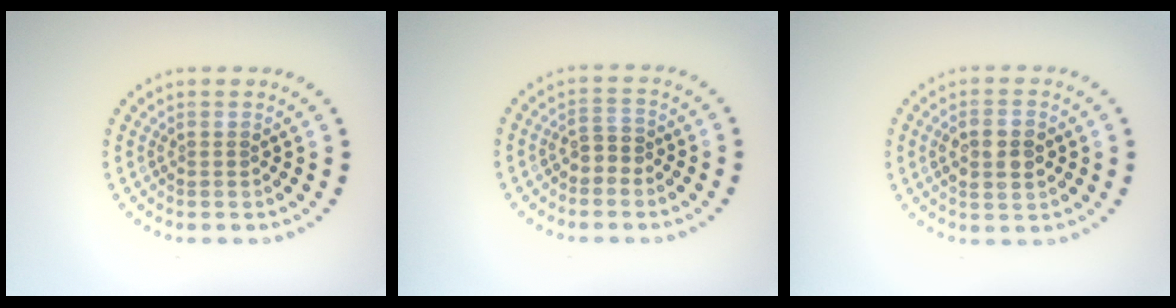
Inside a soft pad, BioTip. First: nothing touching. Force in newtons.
{"total": 1.7, "press": 1.6, "slide": 0.8}
{"total": 2.9, "press": 2.9, "slide": 0.4}